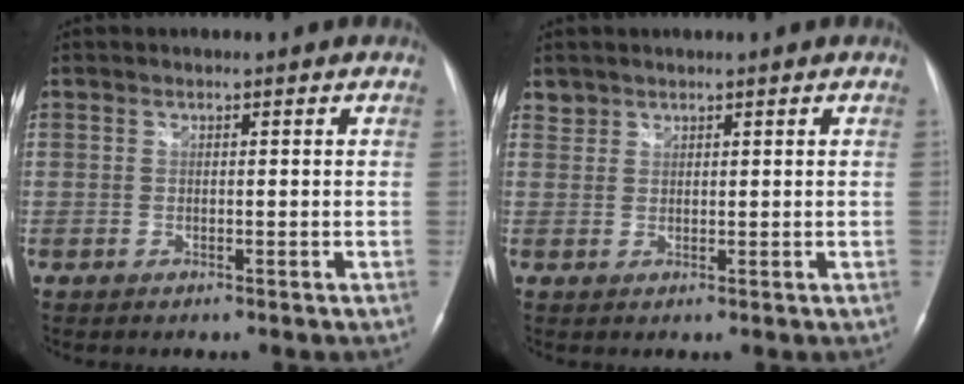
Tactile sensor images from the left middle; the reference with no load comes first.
{"total": 1.5, "force": [1.2, 0.8, -0.3], "torque": [0.012, 0.006, 0.019]}